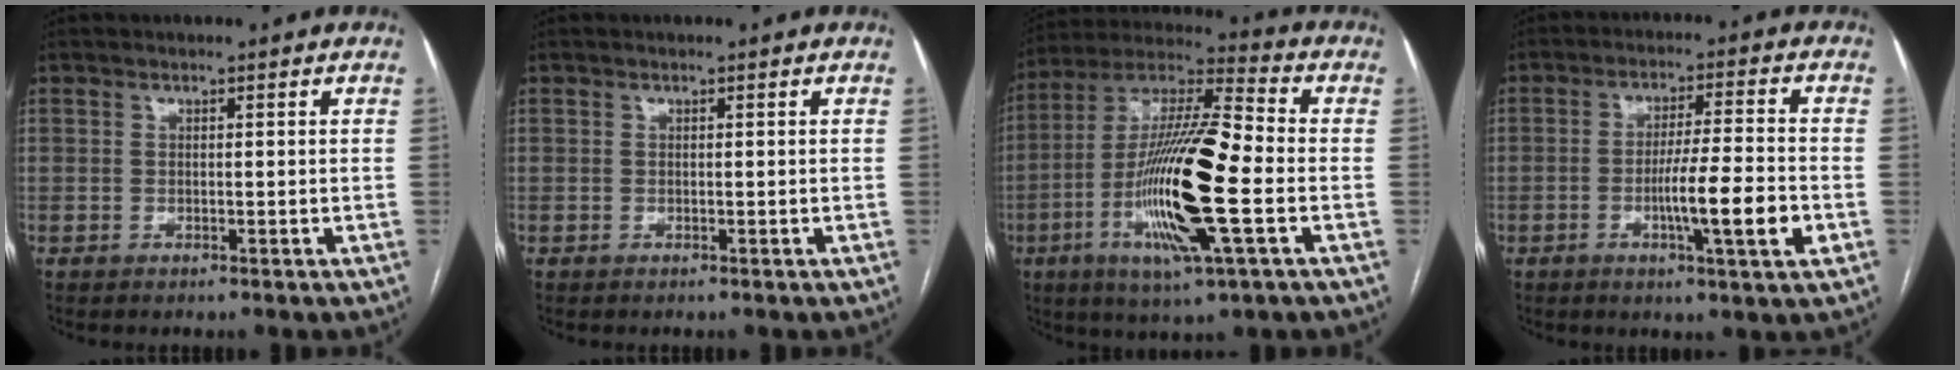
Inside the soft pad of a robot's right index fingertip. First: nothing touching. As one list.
[{"total": 0.0}, {"total": 20.5, "force": [-4.7, 2.1, 19.9], "torque": [-0.401, -0.014, -0.085]}, {"total": 9.7, "force": [-2.8, -0.1, 9.3], "torque": [-0.156, -0.006, -0.046]}]